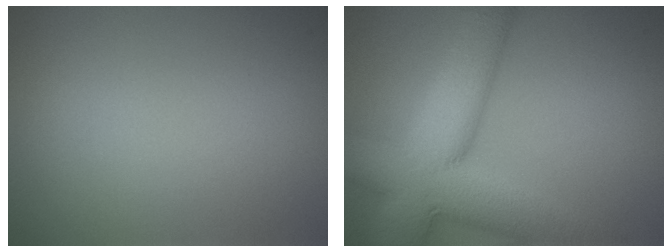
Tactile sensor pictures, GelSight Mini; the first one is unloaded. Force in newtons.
{"total": 11.7, "press": 11.7, "slide": 0.6}